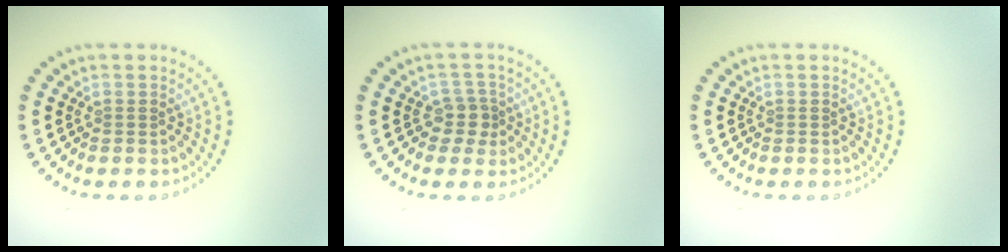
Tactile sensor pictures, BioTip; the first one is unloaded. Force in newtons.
{"total": 2.2, "press": 1.8, "slide": 1.2}
{"total": 0.0}